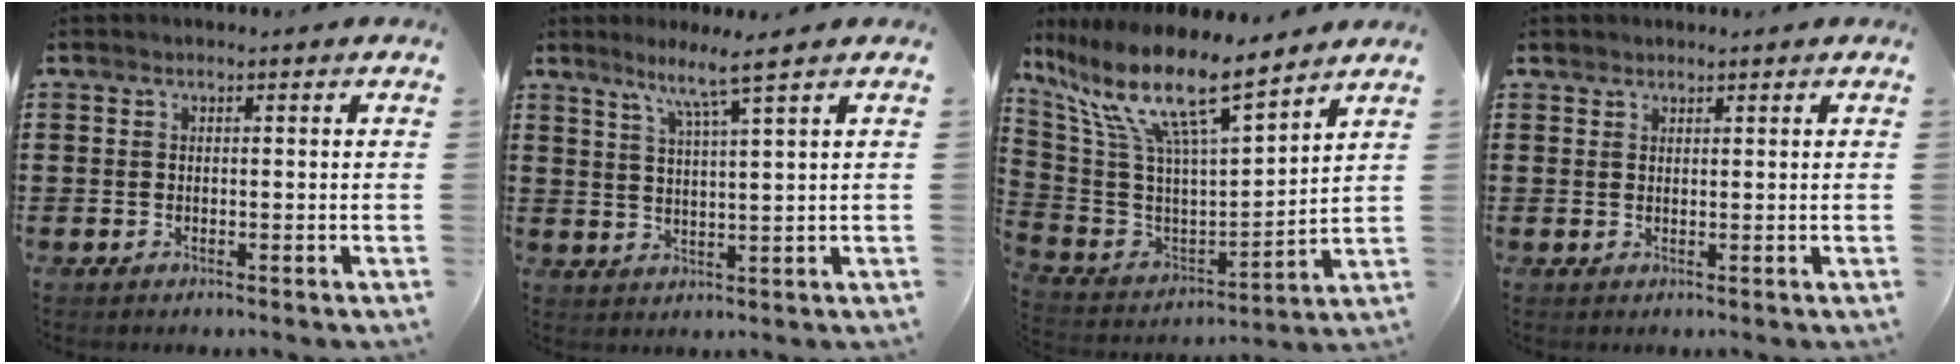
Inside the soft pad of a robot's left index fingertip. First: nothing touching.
{"total": 5.0, "force": [3.7, -0.9, 3.2], "torque": [-0.075, -0.015, 0.061]}
{"total": 14.4, "force": [9.4, 2.8, 10.6], "torque": [-0.239, -0.059, 0.156]}
{"total": 1.3, "force": [1.2, 0.4, 0.0], "torque": [-0.002, 0.001, 0.024]}